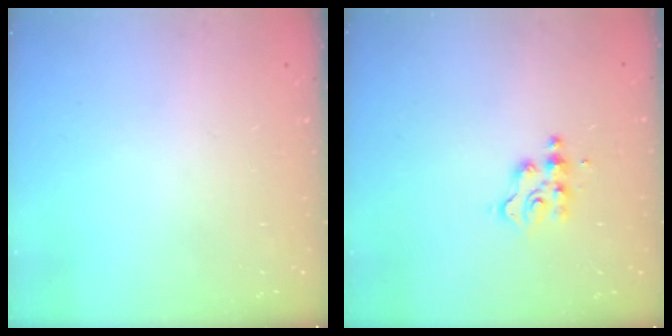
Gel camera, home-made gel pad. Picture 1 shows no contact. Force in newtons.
{"total": 3.9, "press": 3.8, "slide": 0.6}